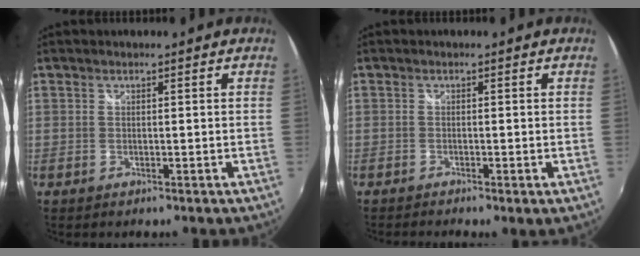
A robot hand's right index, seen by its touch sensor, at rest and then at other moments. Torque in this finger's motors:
{"motor_torque": [0.91, -0.89, 0.19, 0.02]}